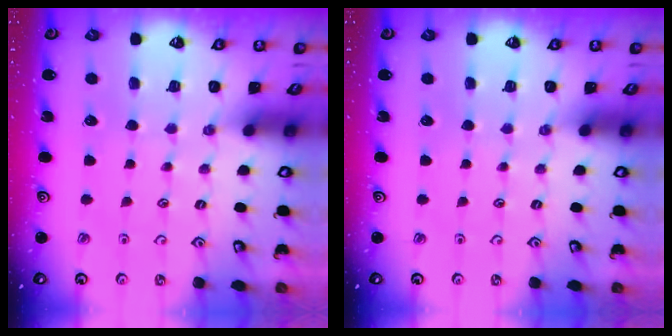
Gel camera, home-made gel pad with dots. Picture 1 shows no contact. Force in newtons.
{"total": 0.0}